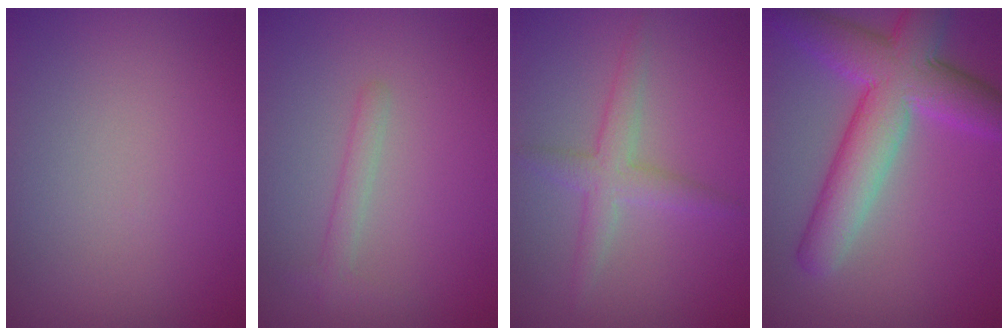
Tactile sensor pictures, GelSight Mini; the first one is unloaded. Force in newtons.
{"total": 1.4, "press": 1.4, "slide": 0.0}
{"total": 2.7, "press": 2.7, "slide": 0.1}
{"total": 8.5, "press": 8.5, "slide": 0.3}